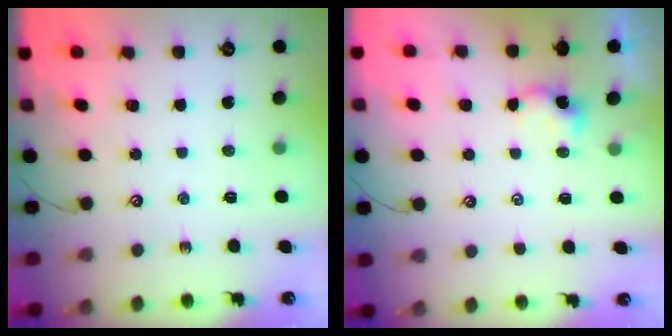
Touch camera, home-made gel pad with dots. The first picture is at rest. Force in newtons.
{"total": 2.8, "press": 2.8, "slide": 0.0}